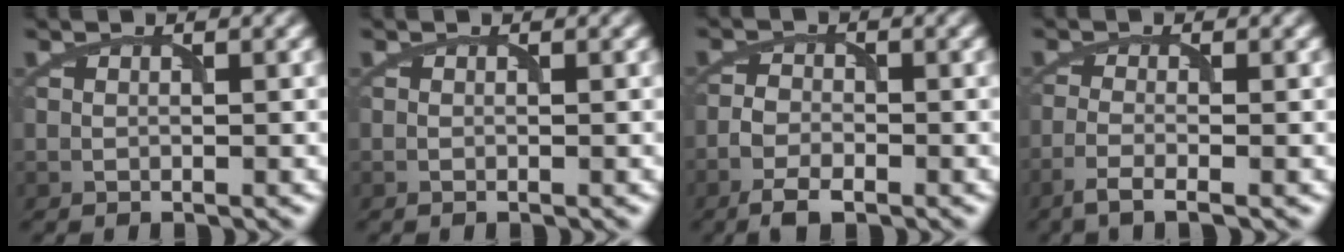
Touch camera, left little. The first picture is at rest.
{"total": 0.0}
{"total": 3.6, "force": [-2.3, 1.6, 2.2], "torque": [-0.043, -0.001, -0.054]}
{"total": 2.7, "force": [-1.7, 0.6, 1.9], "torque": [-0.040, -0.004, -0.047]}